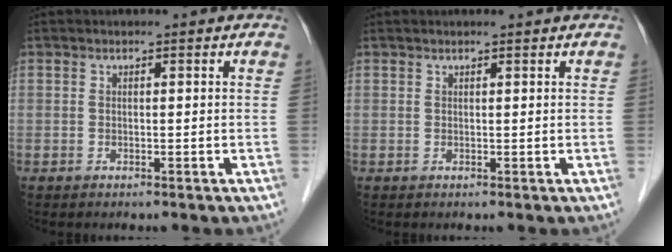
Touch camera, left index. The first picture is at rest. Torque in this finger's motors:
{"motor_torque": [1.12, -1.01, 0.08, 0.01]}